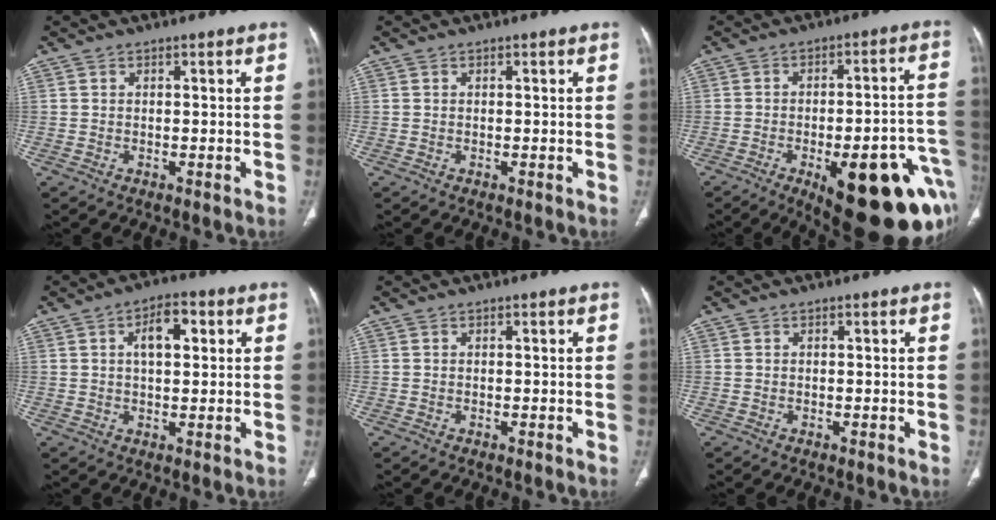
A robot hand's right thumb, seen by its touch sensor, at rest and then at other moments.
{"total": 0.0}
{"total": 26.0, "force": [-11.0, 8.8, 21.8], "torque": [-0.194, 0.045, -0.135]}
{"total": 7.0, "force": [2.1, 3.5, 5.7], "torque": [-0.079, 0.006, 0.031]}
{"total": 0.0}
{"total": 0.0}